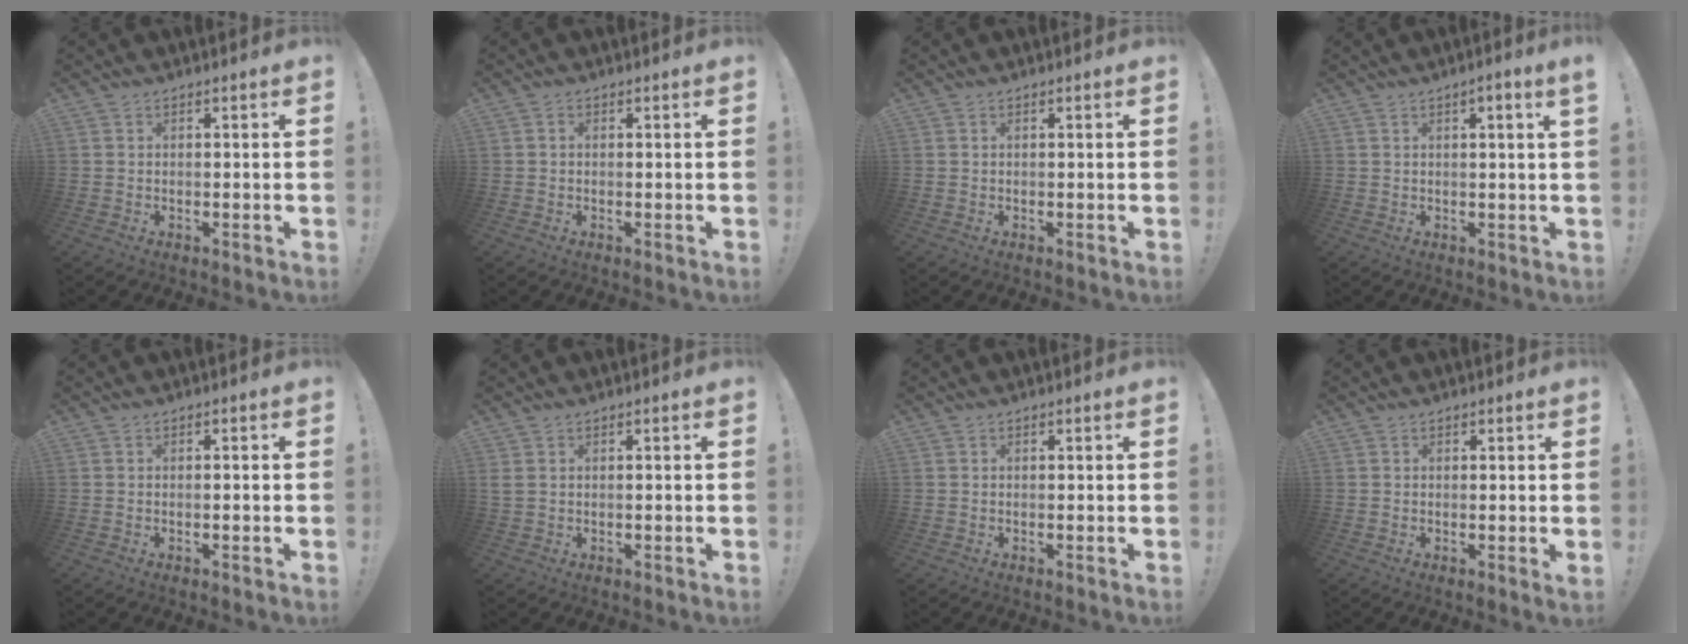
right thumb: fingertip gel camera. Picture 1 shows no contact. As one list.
[{"total": 0.5, "force": [-0.1, 0.5, 0.2], "torque": [-0.005, 0.003, -0.002]}, {"total": 0.0}, {"total": 2.6, "force": [0.8, -0.5, 2.4], "torque": [-0.036, -0.005, 0.009]}, {"total": 0.8, "force": [-0.6, 0.0, 0.6], "torque": [-0.017, 0.002, -0.009]}, {"total": 1.2, "force": [0.3, 0.6, 1.0], "torque": [-0.026, 0.004, 0.009]}, {"total": 0.0}, {"total": 1.1, "force": [0.5, 0.0, 1.0], "torque": [-0.011, -0.003, 0.007]}]